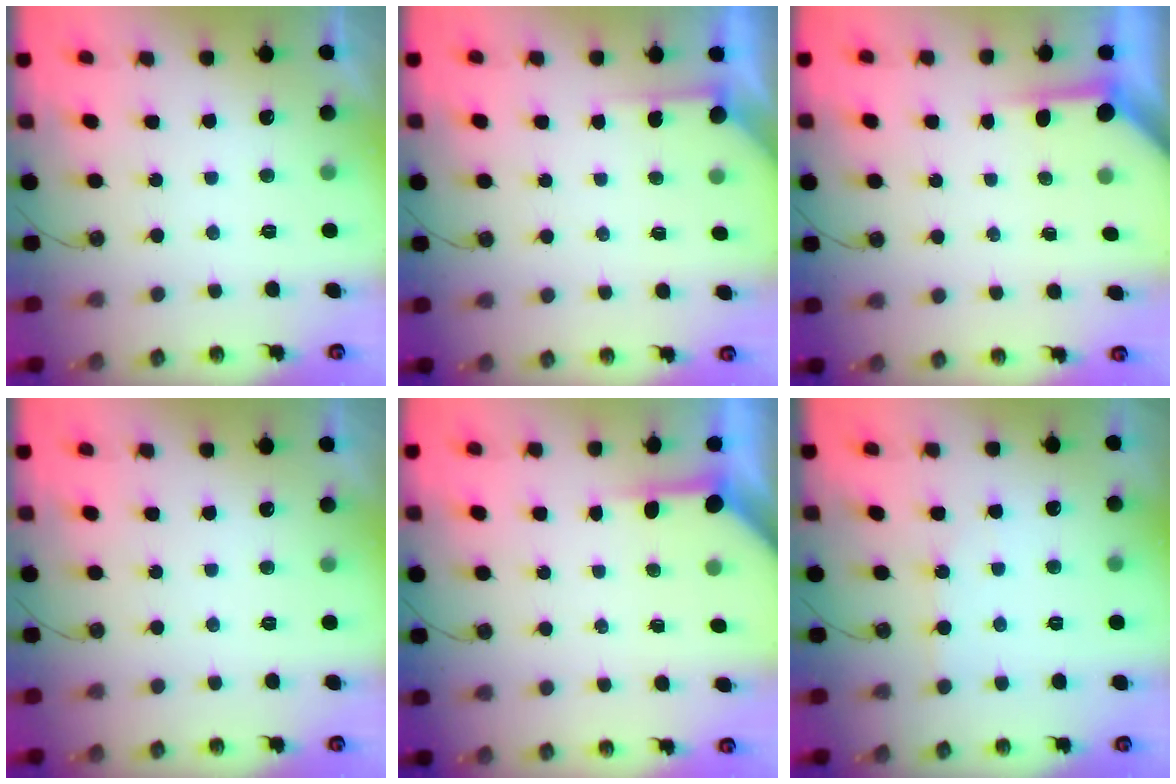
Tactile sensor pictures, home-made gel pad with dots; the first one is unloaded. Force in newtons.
{"total": 1.6, "press": 1.6, "slide": 0.2}
{"total": 3.8, "press": 3.8, "slide": 0.4}
{"total": 0.0}
{"total": 3.9, "press": 3.9, "slide": 0.4}
{"total": 2.9, "press": 2.9, "slide": 0.3}